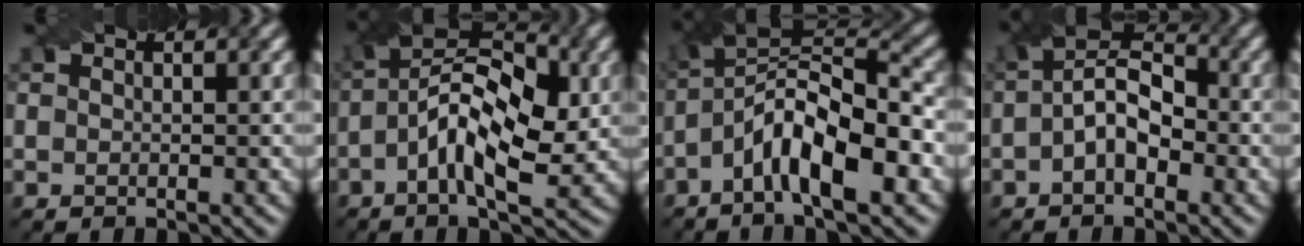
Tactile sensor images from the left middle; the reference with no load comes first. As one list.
[{"total": 9.3, "force": [-0.7, 4.4, 8.1], "torque": [-0.145, 0.019, -0.020]}, {"total": 8.7, "force": [-2.8, 2.7, 7.8], "torque": [-0.134, 0.023, -0.062]}, {"total": 5.2, "force": [-0.7, 3.0, 4.2], "torque": [-0.073, 0.012, -0.019]}]